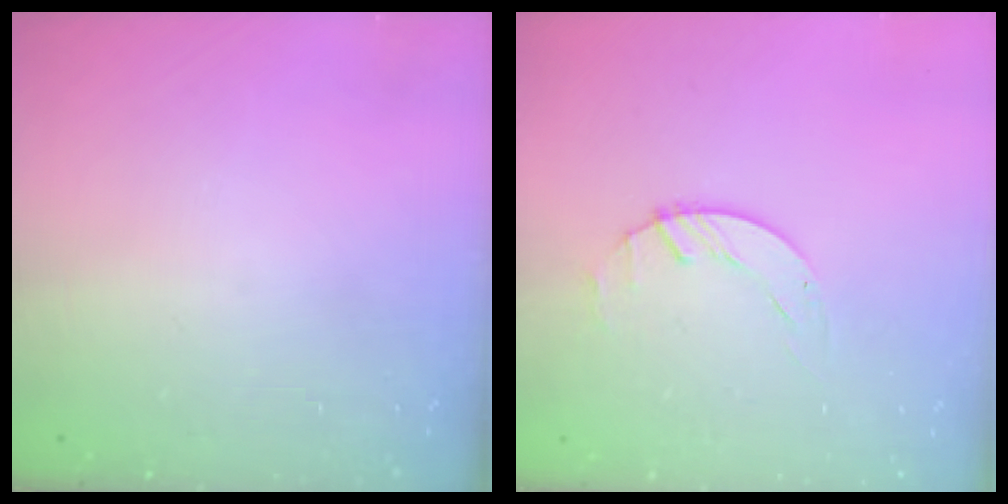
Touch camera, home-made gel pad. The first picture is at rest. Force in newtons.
{"total": 0.6, "press": 0.6, "slide": 0.1}